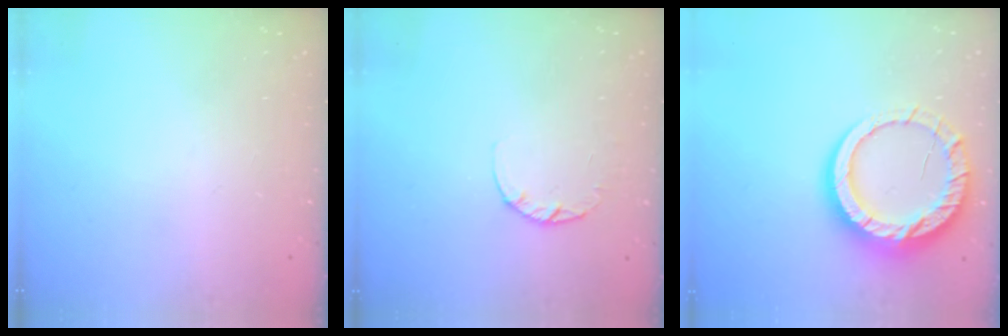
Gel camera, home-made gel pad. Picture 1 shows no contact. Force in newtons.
{"total": 2.6, "press": 2.5, "slide": 0.4}
{"total": 16.0, "press": 15.9, "slide": 1.4}